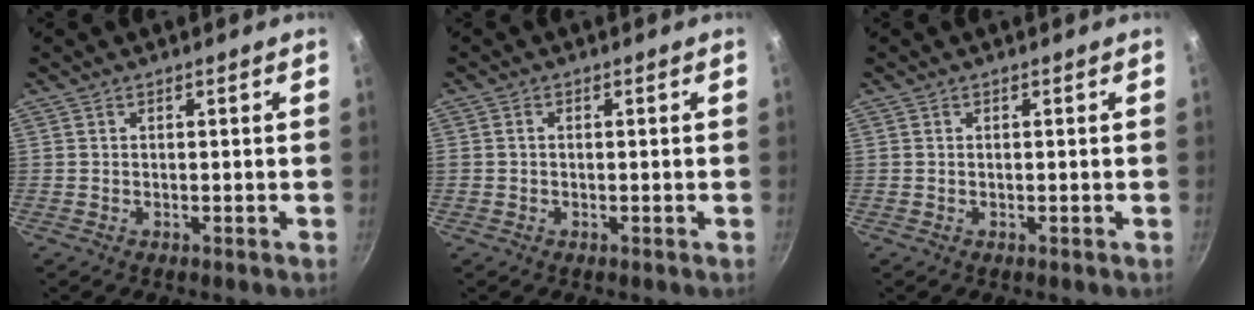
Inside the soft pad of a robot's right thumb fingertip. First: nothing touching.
{"total": 0.7, "force": [0.0, 0.6, 0.4], "torque": [-0.007, 0.005, -0.001]}
{"total": 0.0}